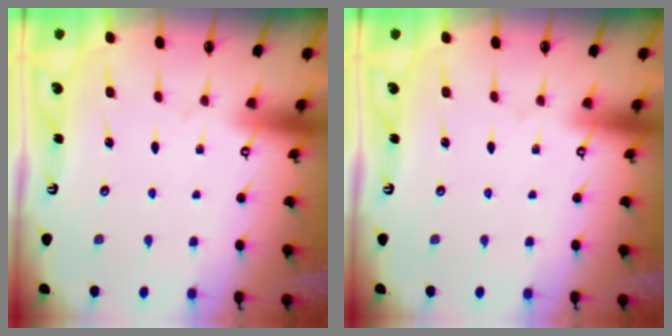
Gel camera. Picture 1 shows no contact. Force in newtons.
{"total": 0.0}